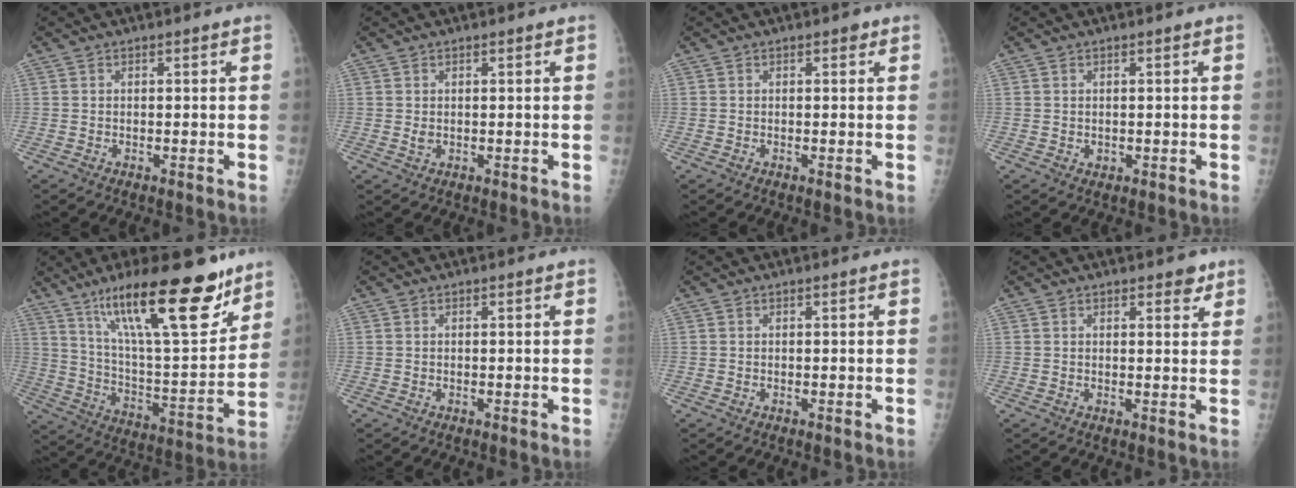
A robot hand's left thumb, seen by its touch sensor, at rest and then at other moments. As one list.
[{"total": 1.2, "force": [0.3, 0.8, 0.8], "torque": [-0.010, -0.003, 0.008]}, {"total": 0.7, "force": [0.4, 0.5, 0.4], "torque": [0.002, 0.000, 0.001]}, {"total": 0.9, "force": [0.1, 0.8, 0.5], "torque": [-0.006, -0.001, 0.005]}, {"total": 25.6, "force": [16.3, 6.8, 18.5], "torque": [-0.270, -0.068, 0.272]}, {"total": 0.0}, {"total": 0.0}, {"total": 2.7, "force": [1.9, 1.3, 1.5], "torque": [-0.002, -0.009, 0.022]}]